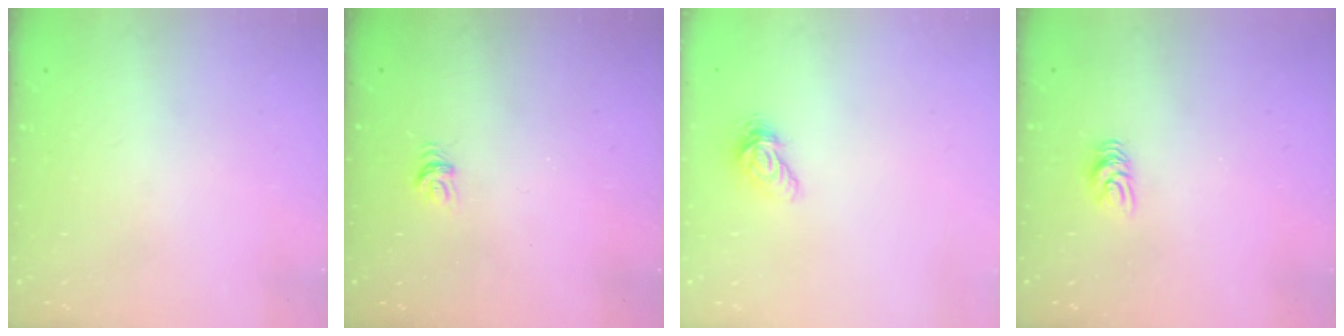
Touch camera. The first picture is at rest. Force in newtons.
{"total": 3.7, "press": 3.7, "slide": 0.2}
{"total": 6.4, "press": 6.4, "slide": 0.3}
{"total": 5.3, "press": 5.3, "slide": 0.5}